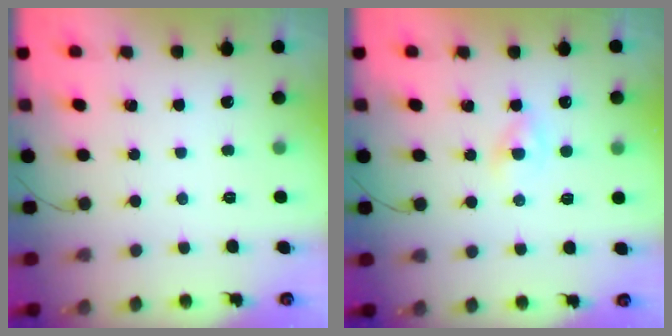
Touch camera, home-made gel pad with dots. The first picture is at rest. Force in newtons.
{"total": 1.9, "press": 1.7, "slide": 0.8}